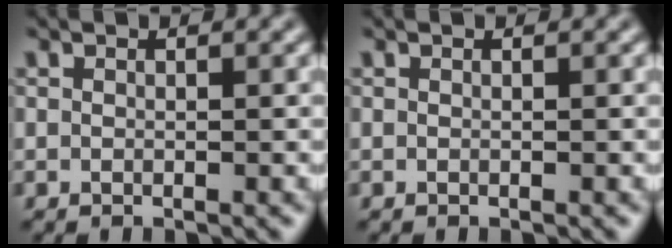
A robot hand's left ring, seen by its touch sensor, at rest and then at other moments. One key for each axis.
{"total": 0.0}